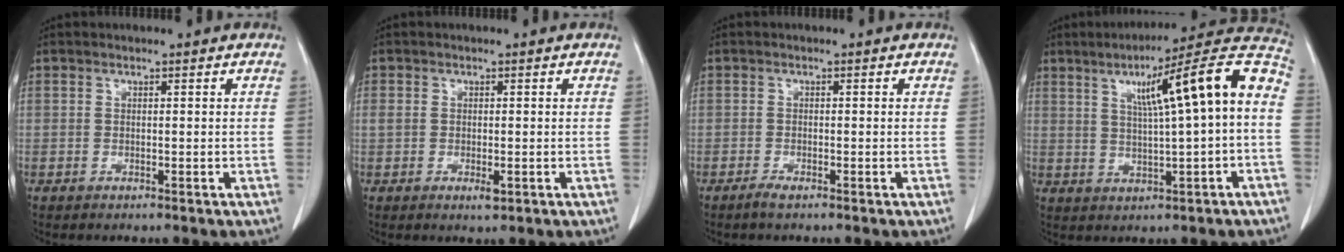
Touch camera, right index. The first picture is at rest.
{"total": 2.6, "force": [-0.6, 1.2, 2.2], "torque": [-0.044, -0.001, -0.005]}
{"total": 1.3, "force": [-1.0, 0.0, 0.8], "torque": [-0.020, -0.003, -0.021]}
{"total": 15.2, "force": [2.3, 0.9, 15.0], "torque": [-0.213, 0.036, 0.033]}